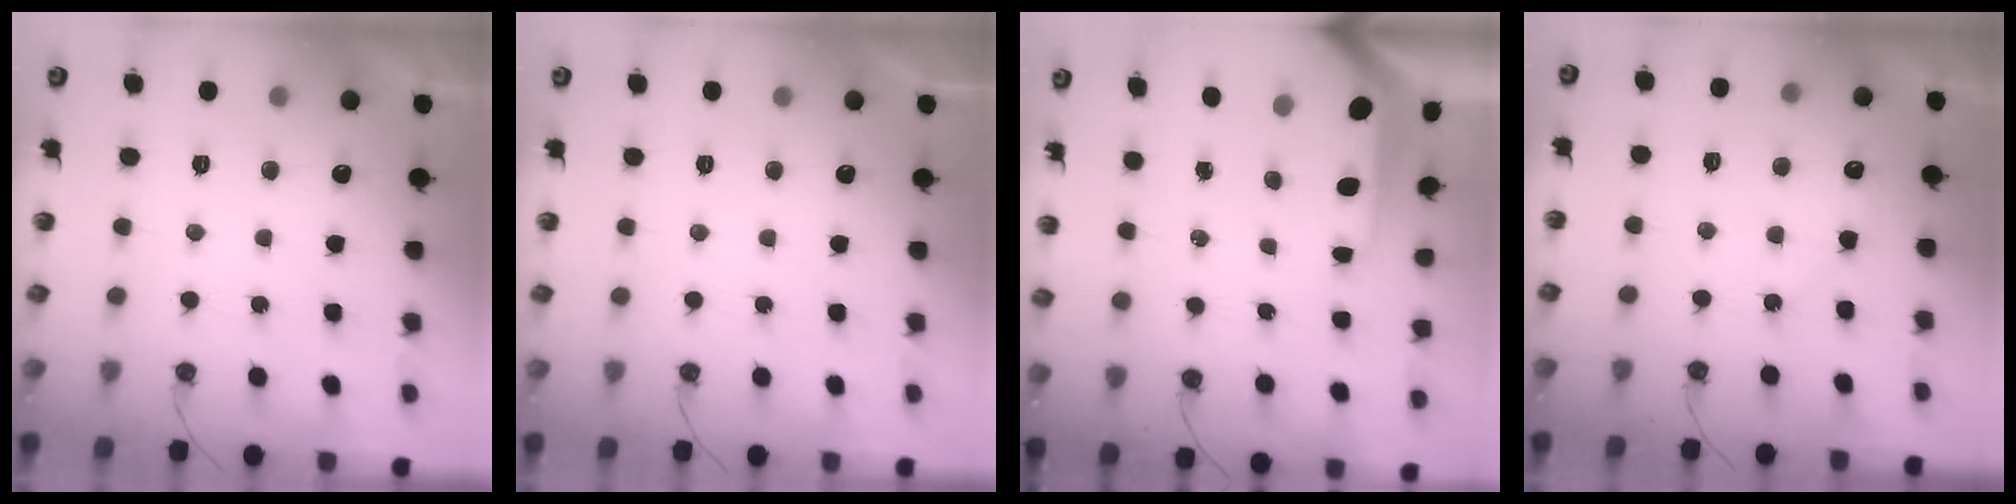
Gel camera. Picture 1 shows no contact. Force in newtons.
{"total": 0.0}
{"total": 10.1, "press": 10.0, "slide": 1.0}
{"total": 6.6, "press": 6.6, "slide": 0.8}